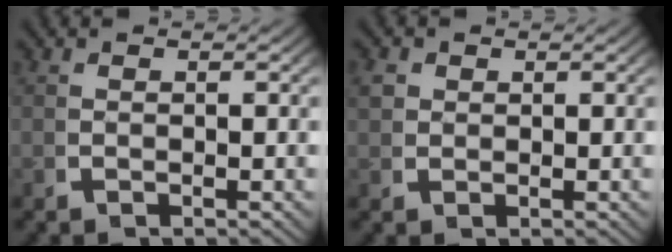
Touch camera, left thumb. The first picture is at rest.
{"total": 1.9, "force": [0.8, 1.5, 0.7], "torque": [-0.017, -0.006, 0.020]}